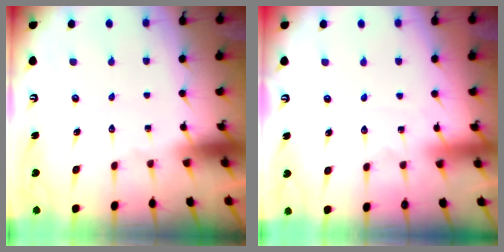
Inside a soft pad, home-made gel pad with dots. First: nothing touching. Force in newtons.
{"total": 4.4, "press": 4.4, "slide": 0.5}